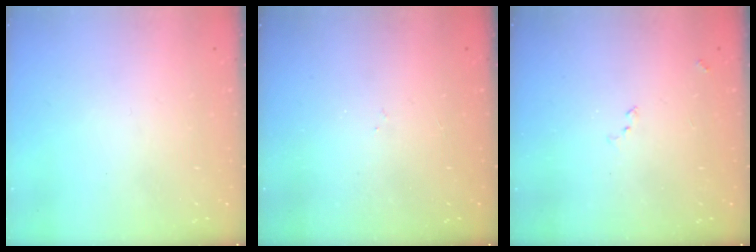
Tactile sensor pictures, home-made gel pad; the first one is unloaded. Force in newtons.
{"total": 4.0, "press": 4.0, "slide": 0.5}
{"total": 6.4, "press": 6.4, "slide": 0.9}